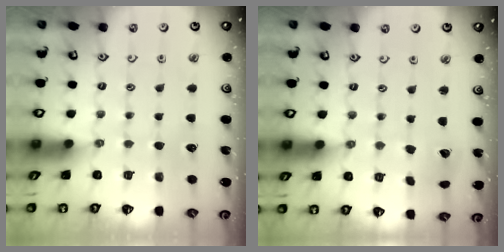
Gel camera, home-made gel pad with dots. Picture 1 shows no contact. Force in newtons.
{"total": 2.2, "press": 2.2, "slide": 0.3}